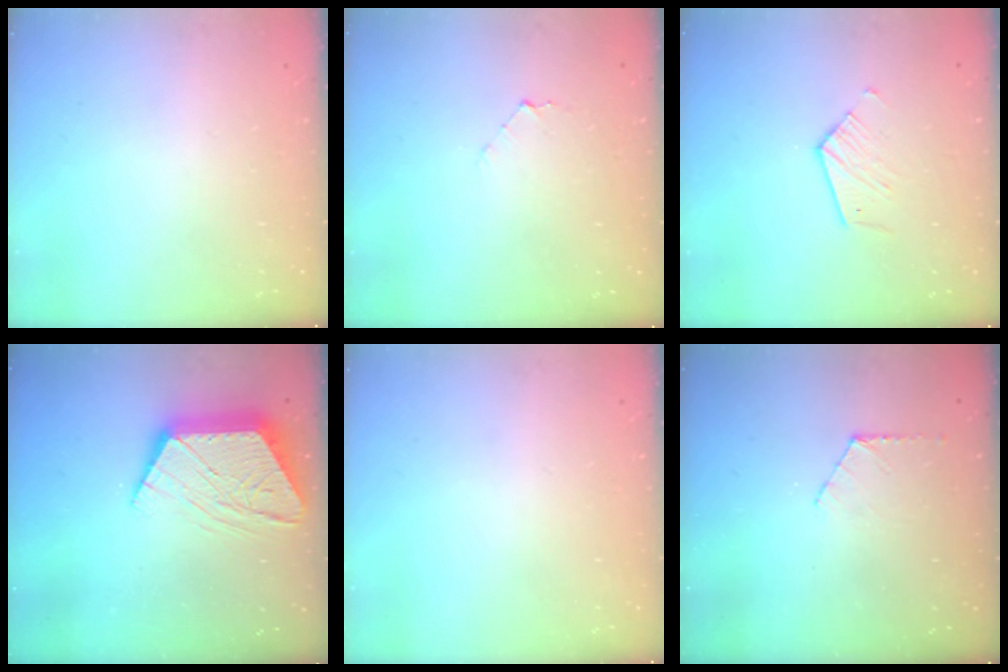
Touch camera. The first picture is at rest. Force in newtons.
{"total": 3.9, "press": 3.9, "slide": 0.3}
{"total": 6.3, "press": 6.3, "slide": 0.2}
{"total": 15.1, "press": 15.1, "slide": 0.8}
{"total": 0.0}
{"total": 5.9, "press": 5.9, "slide": 0.5}